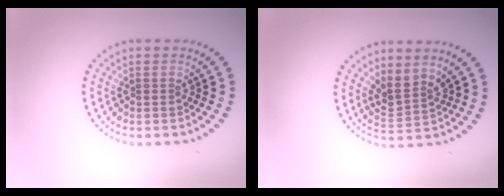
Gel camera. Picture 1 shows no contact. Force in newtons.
{"total": 2.6, "press": 2.0, "slide": 1.7}